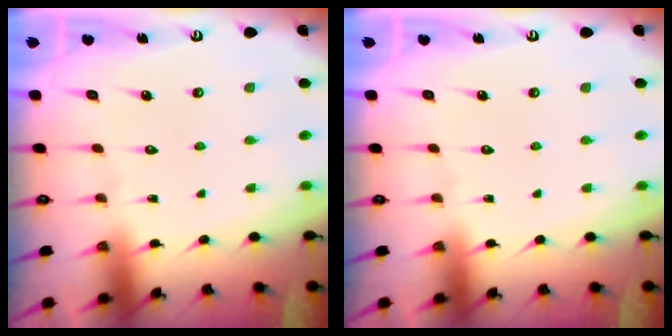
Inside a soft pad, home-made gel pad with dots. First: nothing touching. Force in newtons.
{"total": 0.0}